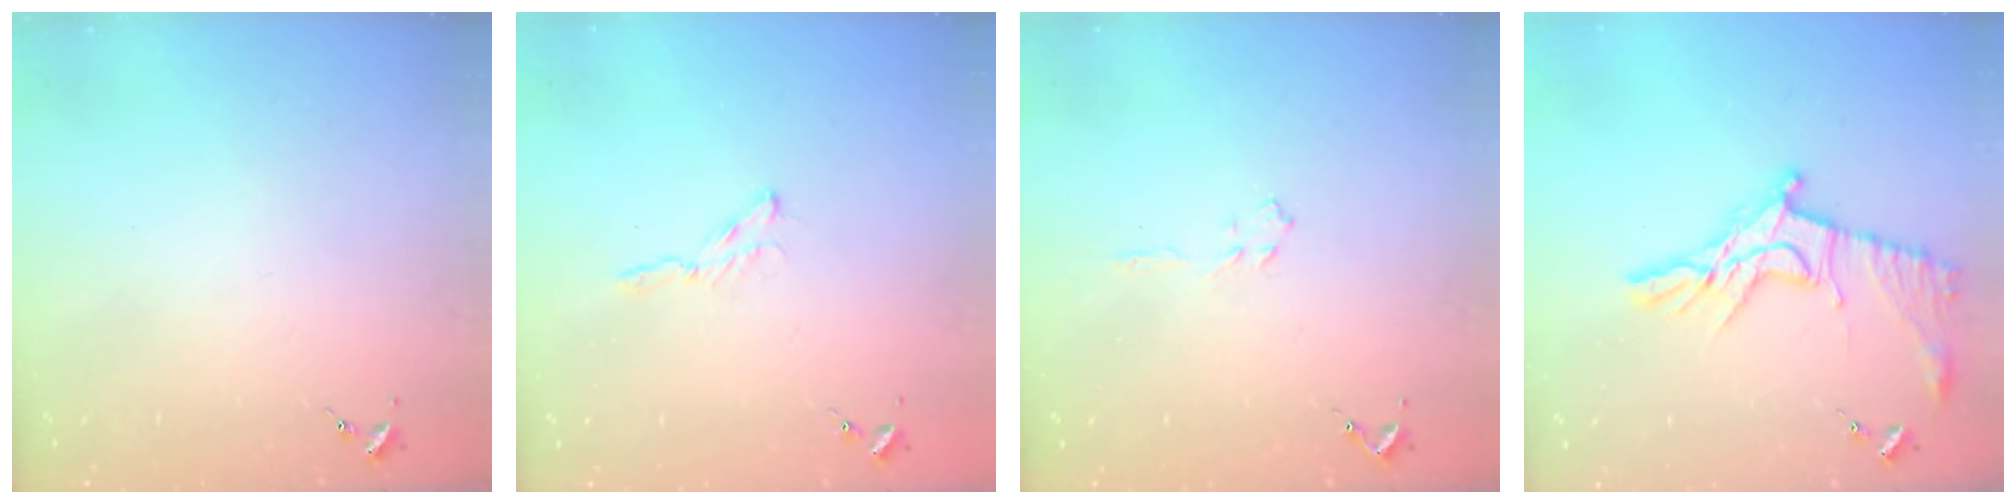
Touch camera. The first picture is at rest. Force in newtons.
{"total": 2.9, "press": 2.9, "slide": 0.3}
{"total": 3.2, "press": 3.1, "slide": 0.4}
{"total": 13.9, "press": 13.8, "slide": 0.9}